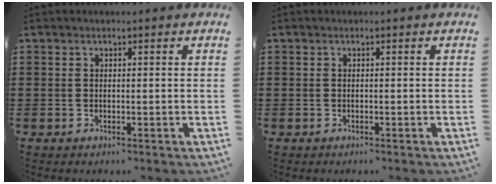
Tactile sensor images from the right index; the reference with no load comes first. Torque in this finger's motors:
{"motor_torque": [1.13, 1.01, 0.00, 0.00]}